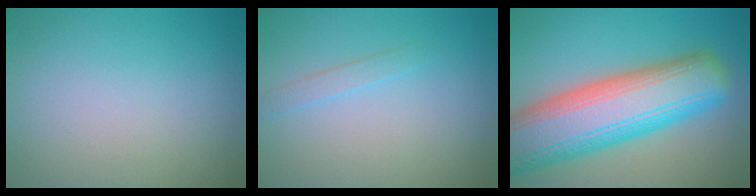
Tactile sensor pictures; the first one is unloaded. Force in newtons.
{"total": 0.9, "press": 0.9, "slide": 0.1}
{"total": 12.5, "press": 12.4, "slide": 0.7}